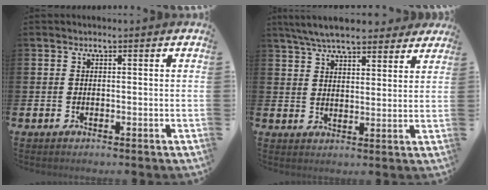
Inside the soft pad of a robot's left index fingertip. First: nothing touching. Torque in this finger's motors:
{"motor_torque": [1.07, -1.07, 0.14, 0.21]}